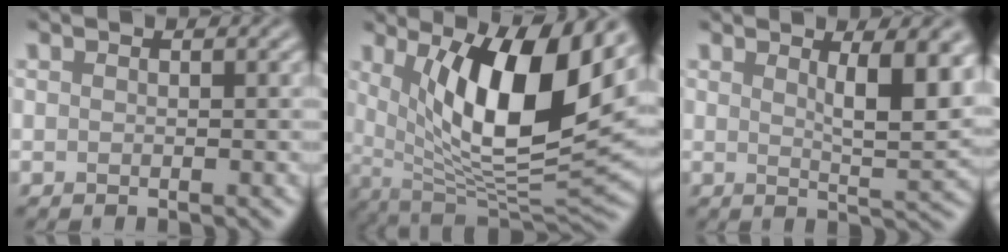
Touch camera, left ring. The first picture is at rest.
{"total": 11.8, "force": [3.9, 3.8, 10.5], "torque": [-0.165, -0.015, 0.070]}
{"total": 5.8, "force": [2.0, 1.5, 5.2], "torque": [-0.071, -0.009, 0.035]}